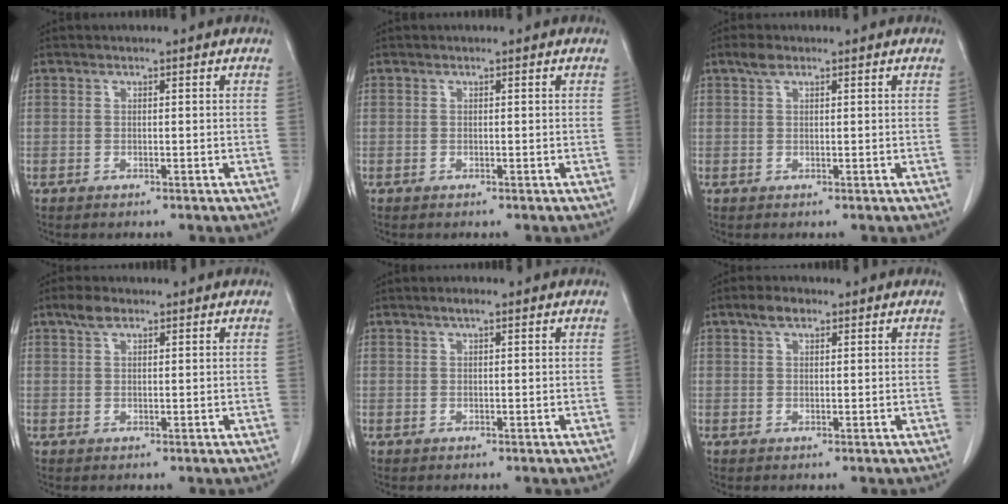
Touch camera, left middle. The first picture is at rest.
{"total": 0.0}
{"total": 1.7, "force": [1.1, 0.7, 1.0], "torque": [-0.024, 0.010, 0.022]}
{"total": 2.4, "force": [1.6, 1.1, 1.5], "torque": [-0.034, 0.010, 0.032]}
{"total": 1.1, "force": [0.7, 0.2, 0.8], "torque": [-0.017, 0.003, 0.012]}
{"total": 2.6, "force": [1.6, 1.3, 1.6], "torque": [-0.033, 0.009, 0.031]}